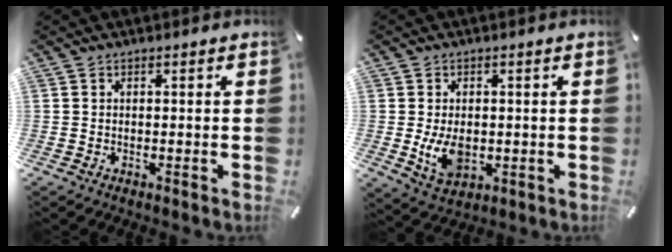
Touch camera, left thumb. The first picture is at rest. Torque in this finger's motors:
{"motor_torque": [1.34, 1.55, 0.87, 0.09, 0.25]}